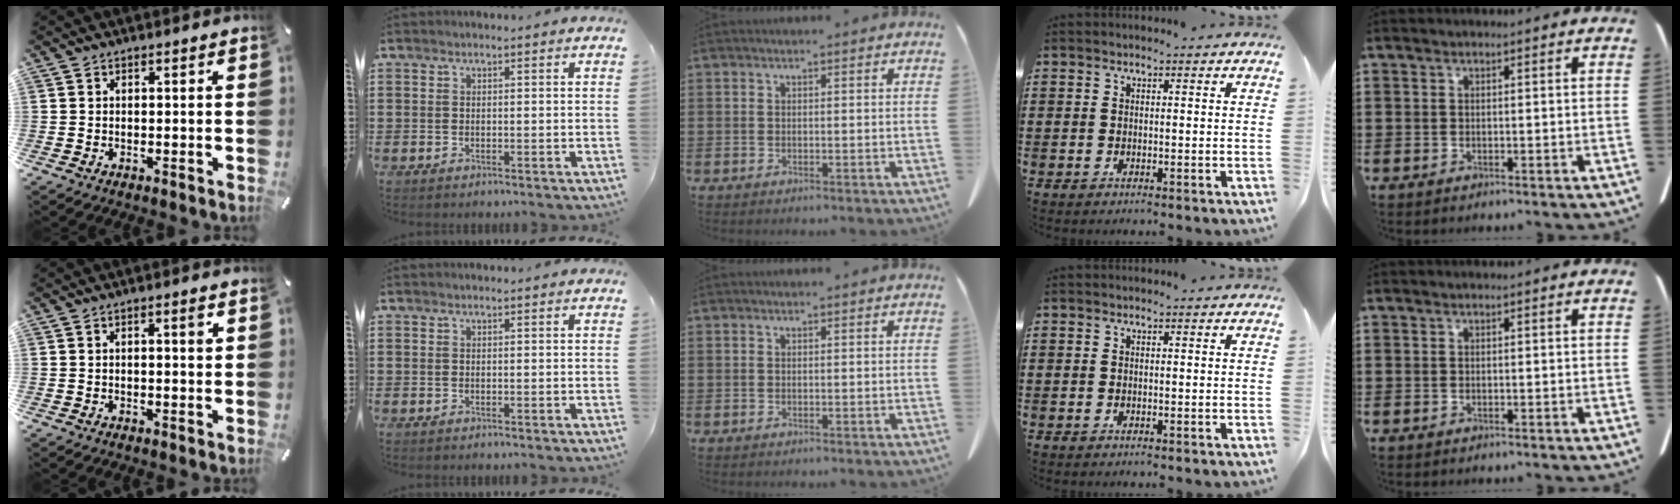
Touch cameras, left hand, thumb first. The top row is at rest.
{"thumb": {"total": 2.2, "force": [0.6, 0.6, 2.1], "torque": [-0.025, -0.002, 0.005]}}